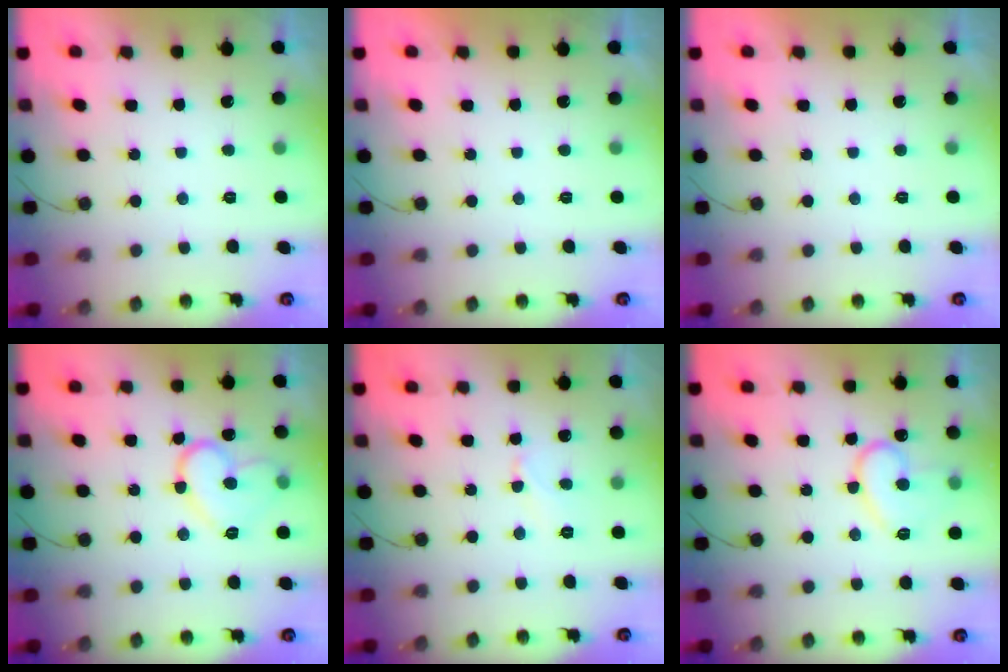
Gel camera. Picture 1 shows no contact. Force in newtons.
{"total": 1.9, "press": 1.9, "slide": 0.0}
{"total": 1.7, "press": 1.7, "slide": 0.1}
{"total": 13.4, "press": 13.4, "slide": 0.7}
{"total": 4.5, "press": 4.5, "slide": 0.7}
{"total": 12.6, "press": 12.6, "slide": 0.9}